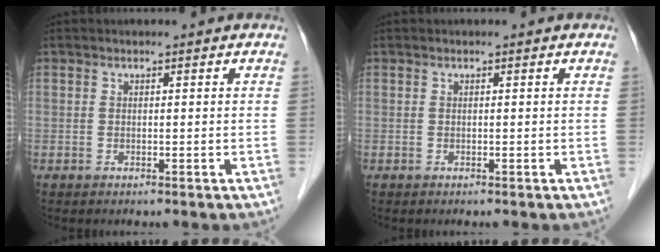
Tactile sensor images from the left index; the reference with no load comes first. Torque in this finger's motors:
{"motor_torque": [0.01, 0.00, -0.02, 0.00]}